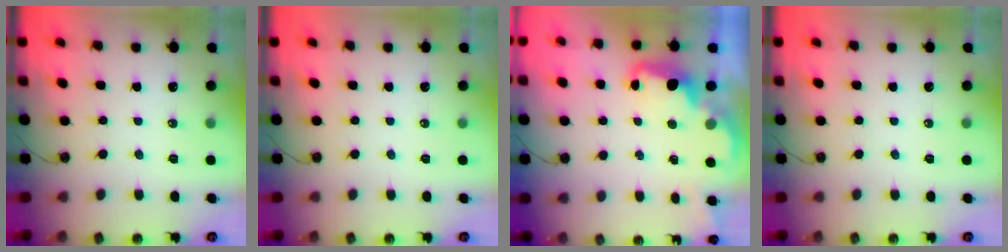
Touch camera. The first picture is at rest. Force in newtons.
{"total": 0.0}
{"total": 2.6, "press": 2.6, "slide": 0.7}
{"total": 0.0}